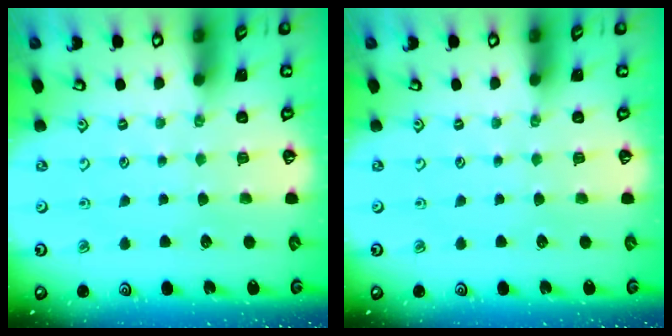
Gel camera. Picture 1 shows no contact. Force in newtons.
{"total": 0.0}